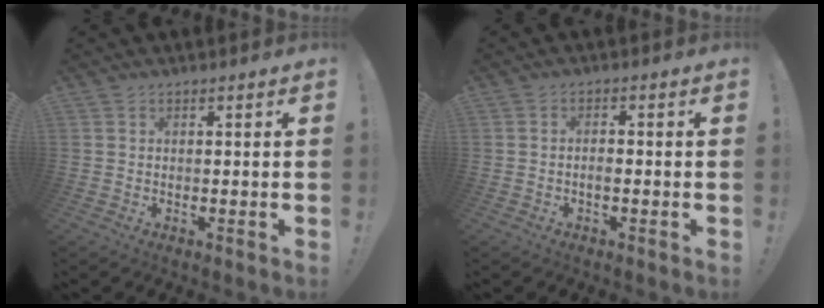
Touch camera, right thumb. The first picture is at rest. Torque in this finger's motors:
{"motor_torque": [-0.19, -0.02, -0.38, 0.08, 0.01]}